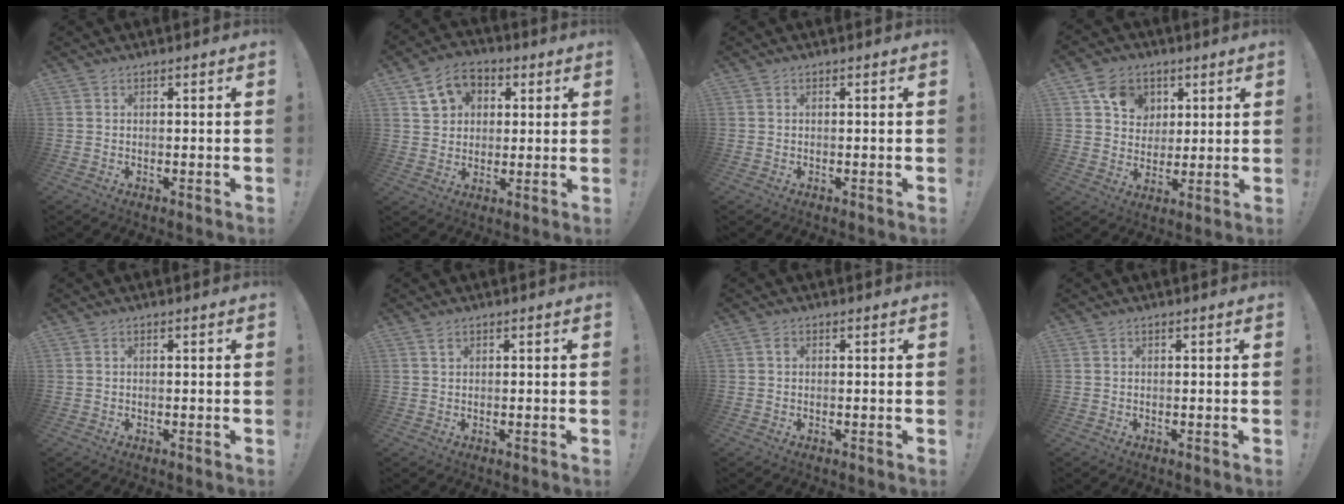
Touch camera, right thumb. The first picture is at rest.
{"total": 10.0, "force": [4.3, 8.2, 3.8], "torque": [-0.055, -0.013, 0.084]}
{"total": 0.0}
{"total": 11.0, "force": [4.9, 9.0, 3.9], "torque": [-0.057, -0.016, 0.098]}
{"total": 0.0}
{"total": 1.1, "force": [0.6, 0.5, 0.8], "torque": [-0.012, 0.000, 0.010]}
{"total": 0.9, "force": [0.3, 0.6, 0.6], "torque": [-0.005, 0.003, 0.002]}
{"total": 0.0}